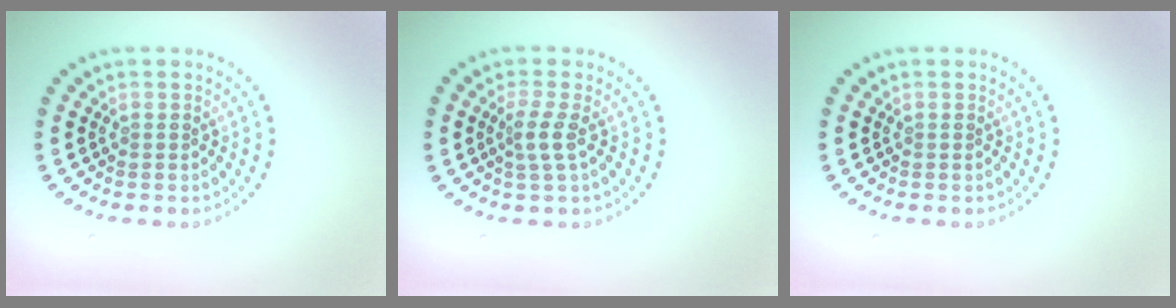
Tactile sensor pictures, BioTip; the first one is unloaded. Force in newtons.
{"total": 1.8, "press": 1.2, "slide": 1.3}
{"total": 0.0}